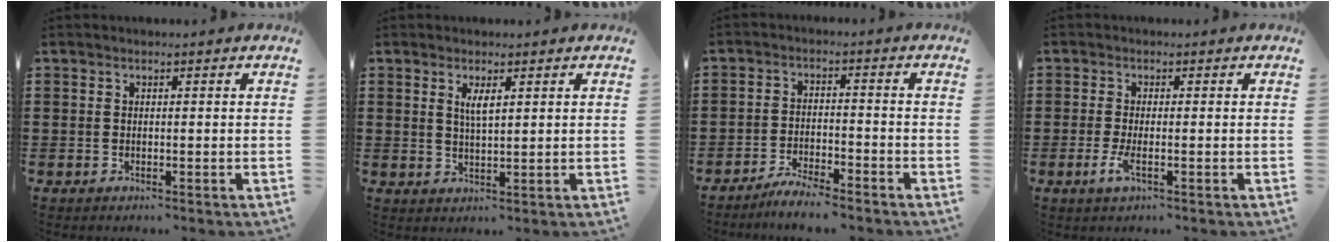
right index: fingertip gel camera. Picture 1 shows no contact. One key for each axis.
{"total": 2.6, "fx": 1.2, "fy": 0.7, "fz": 2.2, "tx": -0.046, "ty": 0.003, "tz": 0.019}
{"total": 4.1, "fx": -3.9, "fy": 0.0, "fz": 0.9, "tx": -0.019, "ty": 0.005, "tz": -0.080}
{"total": 2.8, "fx": -1.1, "fy": 0.5, "fz": 2.6, "tx": -0.063, "ty": -0.010, "tz": -0.025}